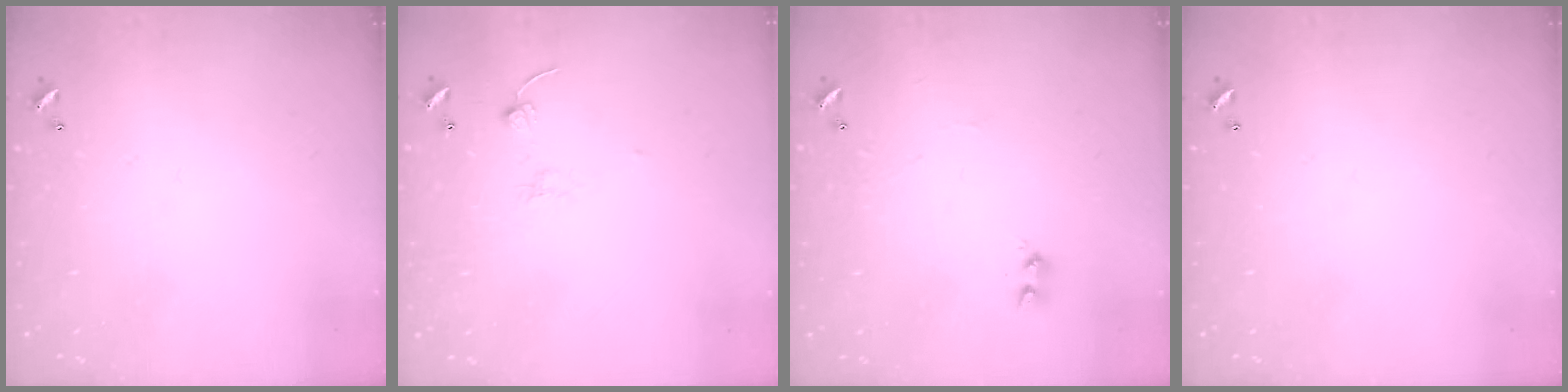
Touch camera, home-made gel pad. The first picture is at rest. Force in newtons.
{"total": 1.7, "press": 1.5, "slide": 0.7}
{"total": 3.8, "press": 3.8, "slide": 0.5}
{"total": 0.0}